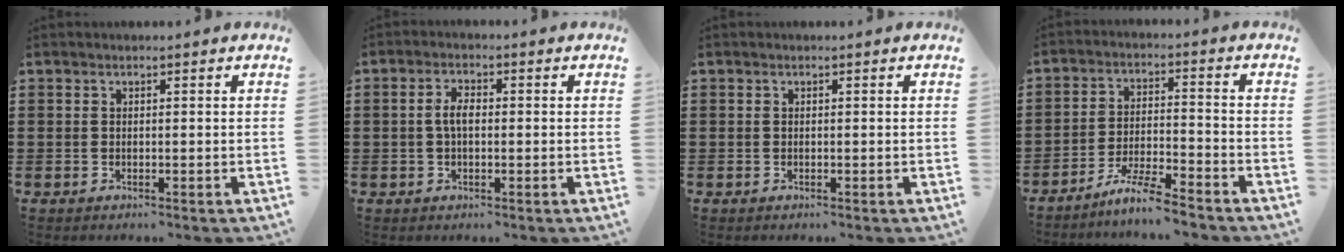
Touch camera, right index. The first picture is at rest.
{"total": 3.1, "force": [-0.1, 1.5, 2.7], "torque": [-0.060, 0.002, -0.006]}
{"total": 0.0}
{"total": 6.4, "force": [-5.9, -0.4, 2.6], "torque": [-0.056, -0.010, -0.113]}